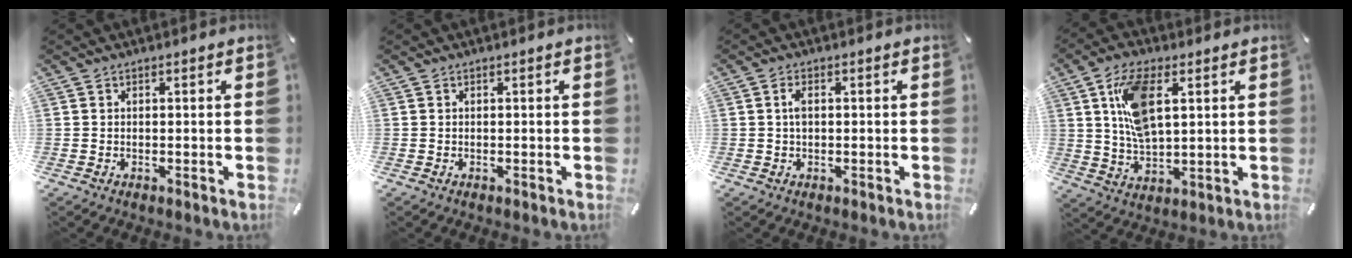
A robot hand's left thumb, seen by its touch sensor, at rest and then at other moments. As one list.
[{"total": 0.0}, {"total": 2.1, "force": [0.2, 1.0, 1.9], "torque": [-0.038, 0.004, 0.001]}, {"total": 12.0, "force": [4.1, 5.9, 9.7], "torque": [-0.201, -0.005, 0.067]}]